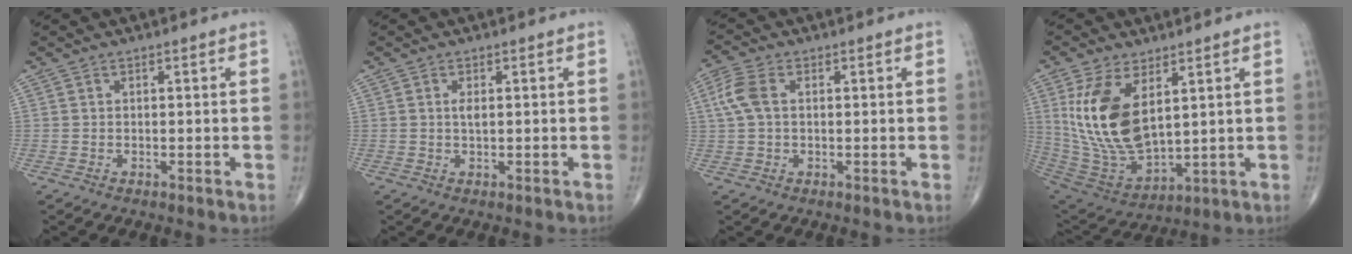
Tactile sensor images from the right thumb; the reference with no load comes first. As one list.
[{"total": 1.5, "force": [0.2, 0.5, 1.4], "torque": [-0.028, -0.001, 0.005]}, {"total": 5.4, "force": [0.9, 3.3, 4.2], "torque": [-0.113, 0.016, 0.014]}, {"total": 17.1, "force": [4.9, 8.8, 13.9], "torque": [-0.264, -0.024, 0.116]}]